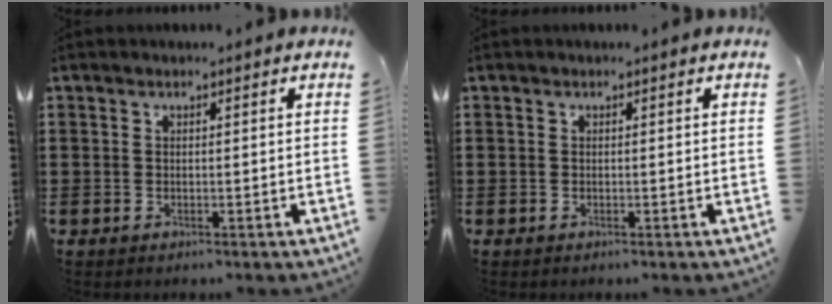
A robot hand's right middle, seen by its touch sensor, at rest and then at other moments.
{"total": 0.0}